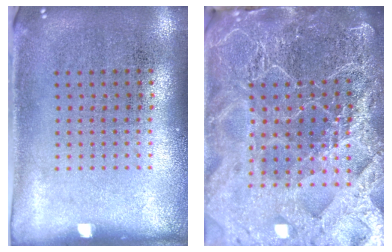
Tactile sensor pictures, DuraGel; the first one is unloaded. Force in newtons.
{"total": 6.0, "press": 5.2, "slide": 3.0}